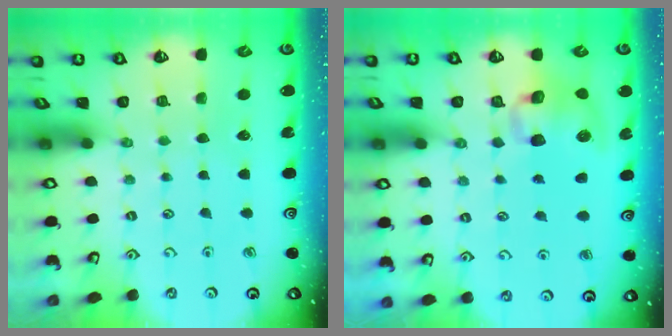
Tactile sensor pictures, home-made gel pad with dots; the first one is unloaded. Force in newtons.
{"total": 11.4, "press": 11.3, "slide": 1.5}